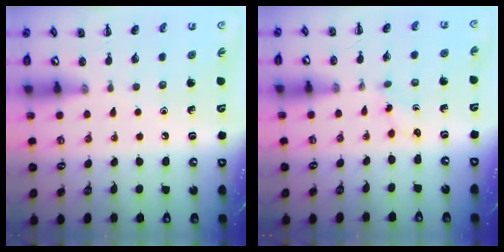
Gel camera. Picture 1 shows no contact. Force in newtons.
{"total": 1.7, "press": 1.5, "slide": 0.6}